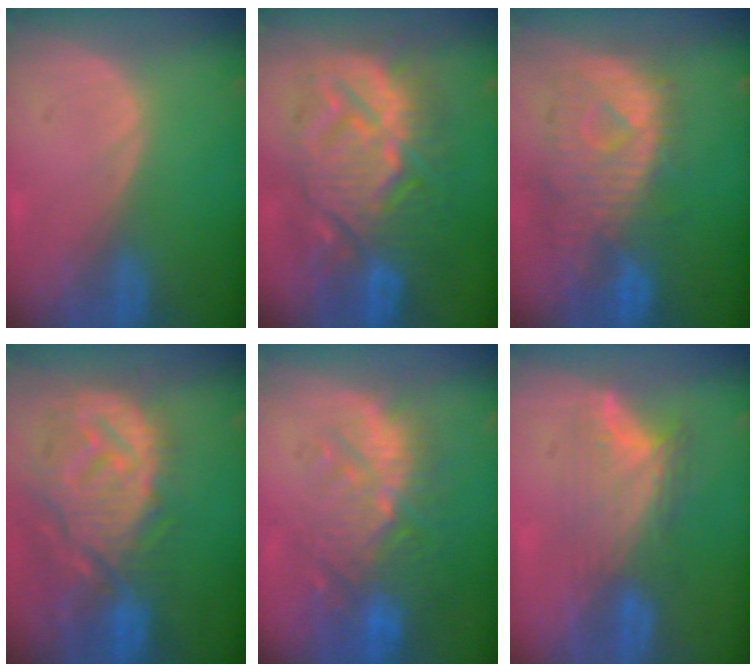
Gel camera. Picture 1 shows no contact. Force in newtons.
{"total": 13.9, "press": 13.8, "slide": 1.4}
{"total": 10.9, "press": 9.6, "slide": 5.2}
{"total": 13.3, "press": 11.6, "slide": 6.4}
{"total": 11.2, "press": 9.9, "slide": 5.2}
{"total": 7.9, "press": 6.8, "slide": 4.1}